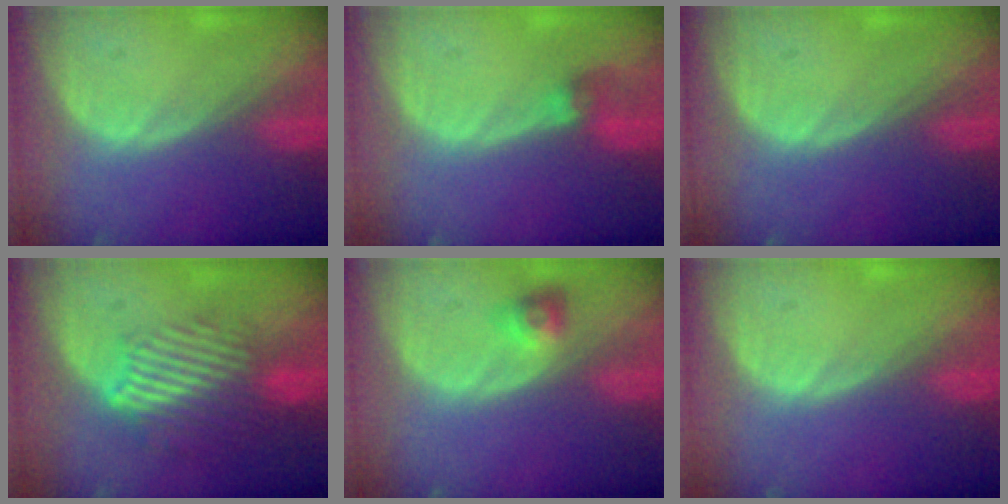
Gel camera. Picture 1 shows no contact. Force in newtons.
{"total": 2.8, "press": 2.6, "slide": 1.0}
{"total": 0.0}
{"total": 9.7, "press": 8.1, "slide": 5.3}
{"total": 3.0, "press": 2.7, "slide": 1.3}
{"total": 0.0}